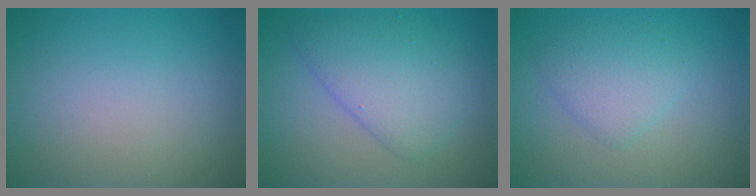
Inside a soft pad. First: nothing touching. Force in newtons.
{"total": 5.0, "press": 5.0, "slide": 0.3}
{"total": 2.9, "press": 2.9, "slide": 0.0}